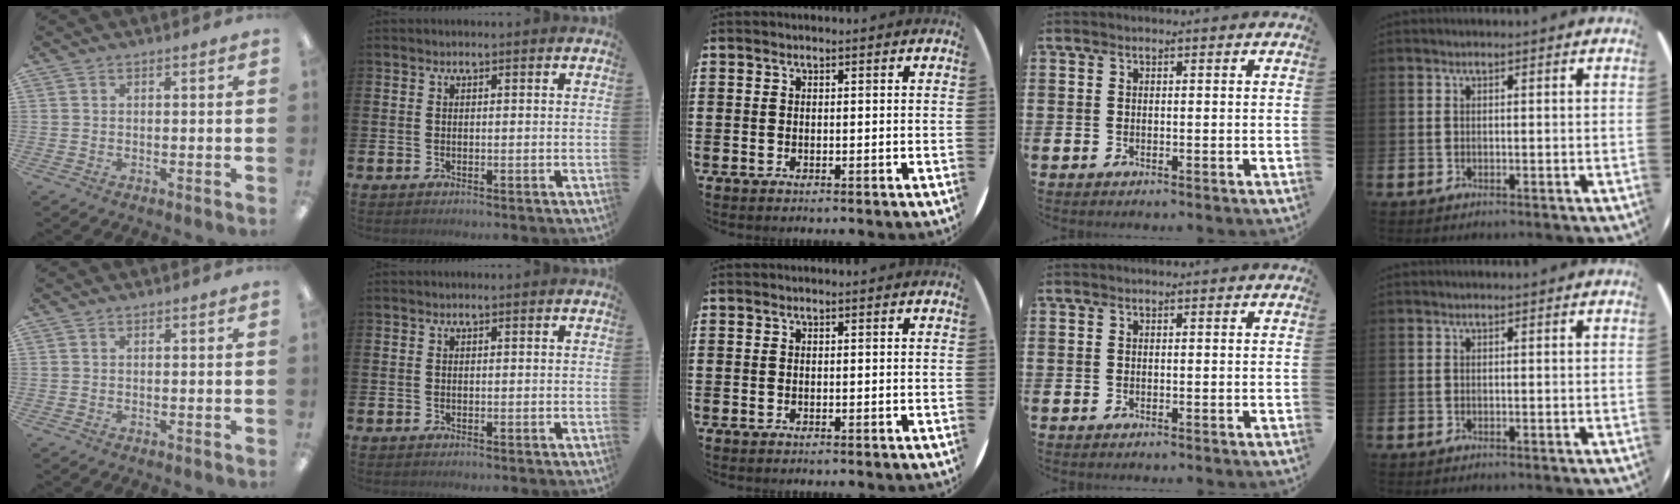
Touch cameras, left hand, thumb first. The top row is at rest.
{}